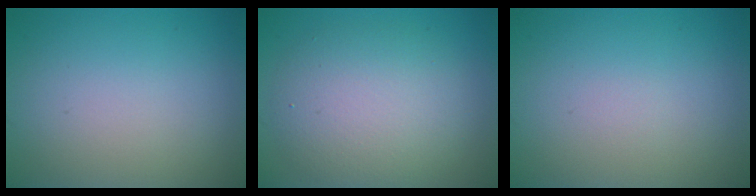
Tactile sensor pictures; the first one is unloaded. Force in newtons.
{"total": 6.0, "press": 6.0, "slide": 0.5}
{"total": 0.0}